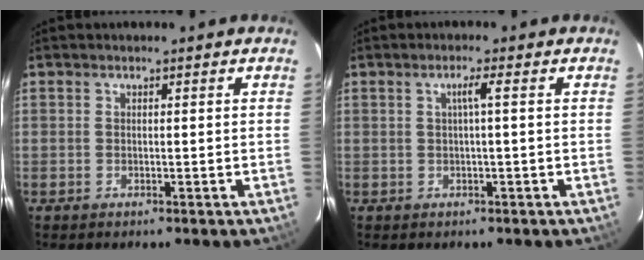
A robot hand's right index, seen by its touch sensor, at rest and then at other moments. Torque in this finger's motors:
{"motor_torque": [0.24, 0.02, 0.16, 0.05]}